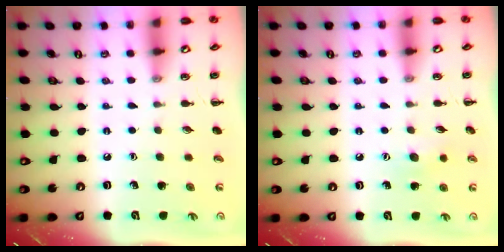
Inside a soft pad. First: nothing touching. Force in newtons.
{"total": 6.4, "press": 6.3, "slide": 1.4}